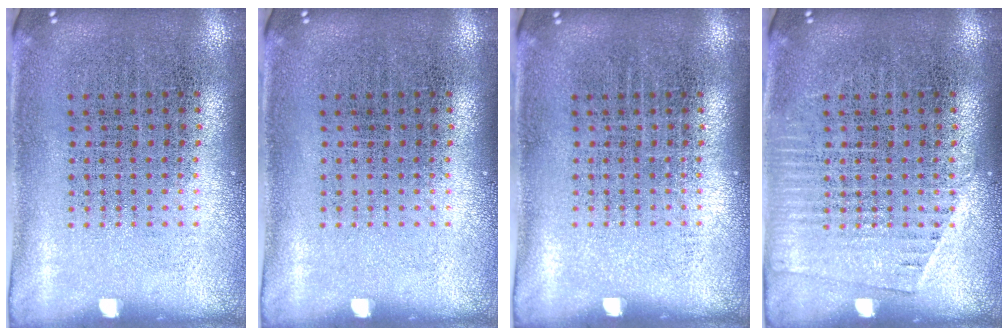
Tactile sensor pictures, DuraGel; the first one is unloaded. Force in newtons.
{"total": 0.0}
{"total": 0.0}
{"total": 1.2, "press": 1.2, "slide": 0.1}